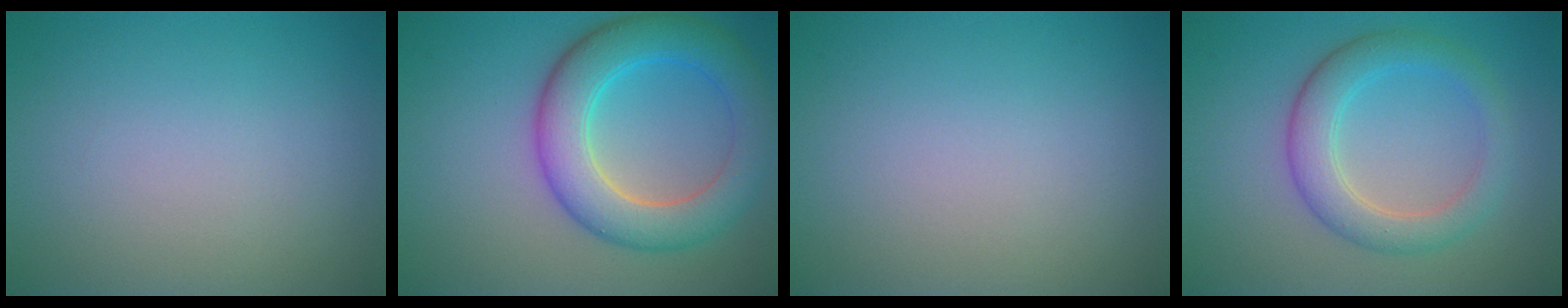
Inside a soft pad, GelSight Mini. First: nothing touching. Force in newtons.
{"total": 7.3, "press": 7.3, "slide": 0.1}
{"total": 0.0}
{"total": 5.3, "press": 5.3, "slide": 0.0}